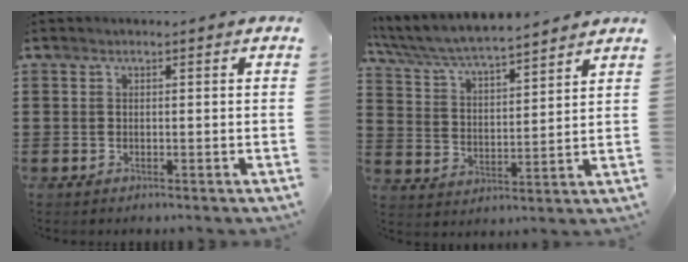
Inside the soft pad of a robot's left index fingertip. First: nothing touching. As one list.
[{"total": 6.2, "force": [5.8, 0.4, 2.1], "torque": [-0.066, -0.035, 0.098]}]